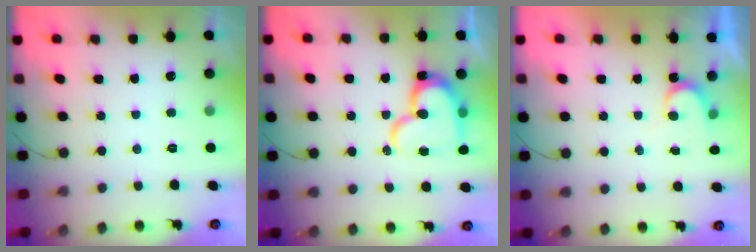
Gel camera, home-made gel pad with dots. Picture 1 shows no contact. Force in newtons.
{"total": 17.1, "press": 17.1, "slide": 1.7}
{"total": 2.8, "press": 2.8, "slide": 0.2}